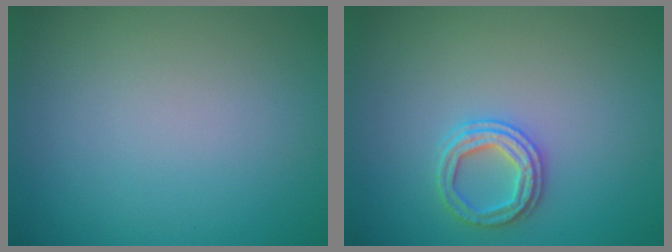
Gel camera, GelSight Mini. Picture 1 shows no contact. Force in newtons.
{"total": 2.4, "press": 2.4, "slide": 0.2}